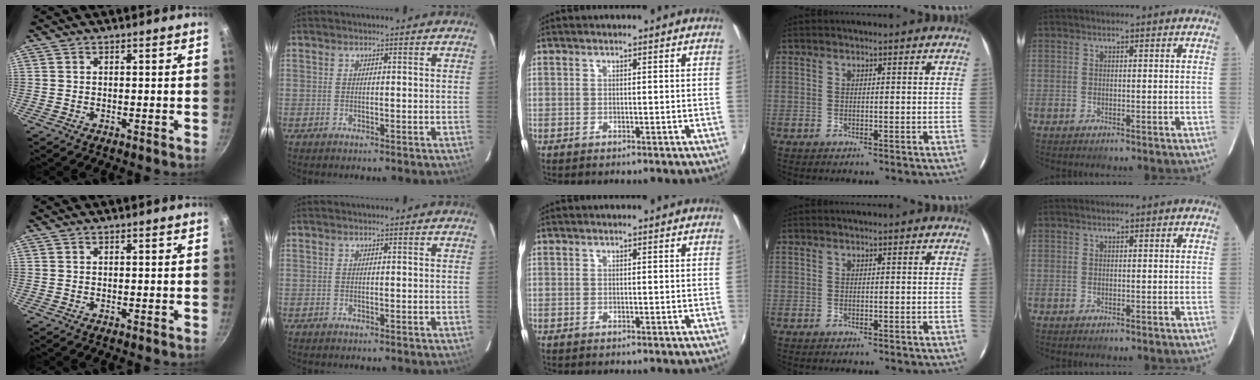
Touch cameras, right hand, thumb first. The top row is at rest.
{}